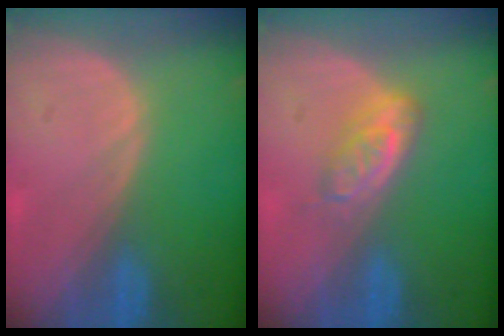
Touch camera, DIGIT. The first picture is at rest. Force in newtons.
{"total": 4.8, "press": 4.2, "slide": 2.2}